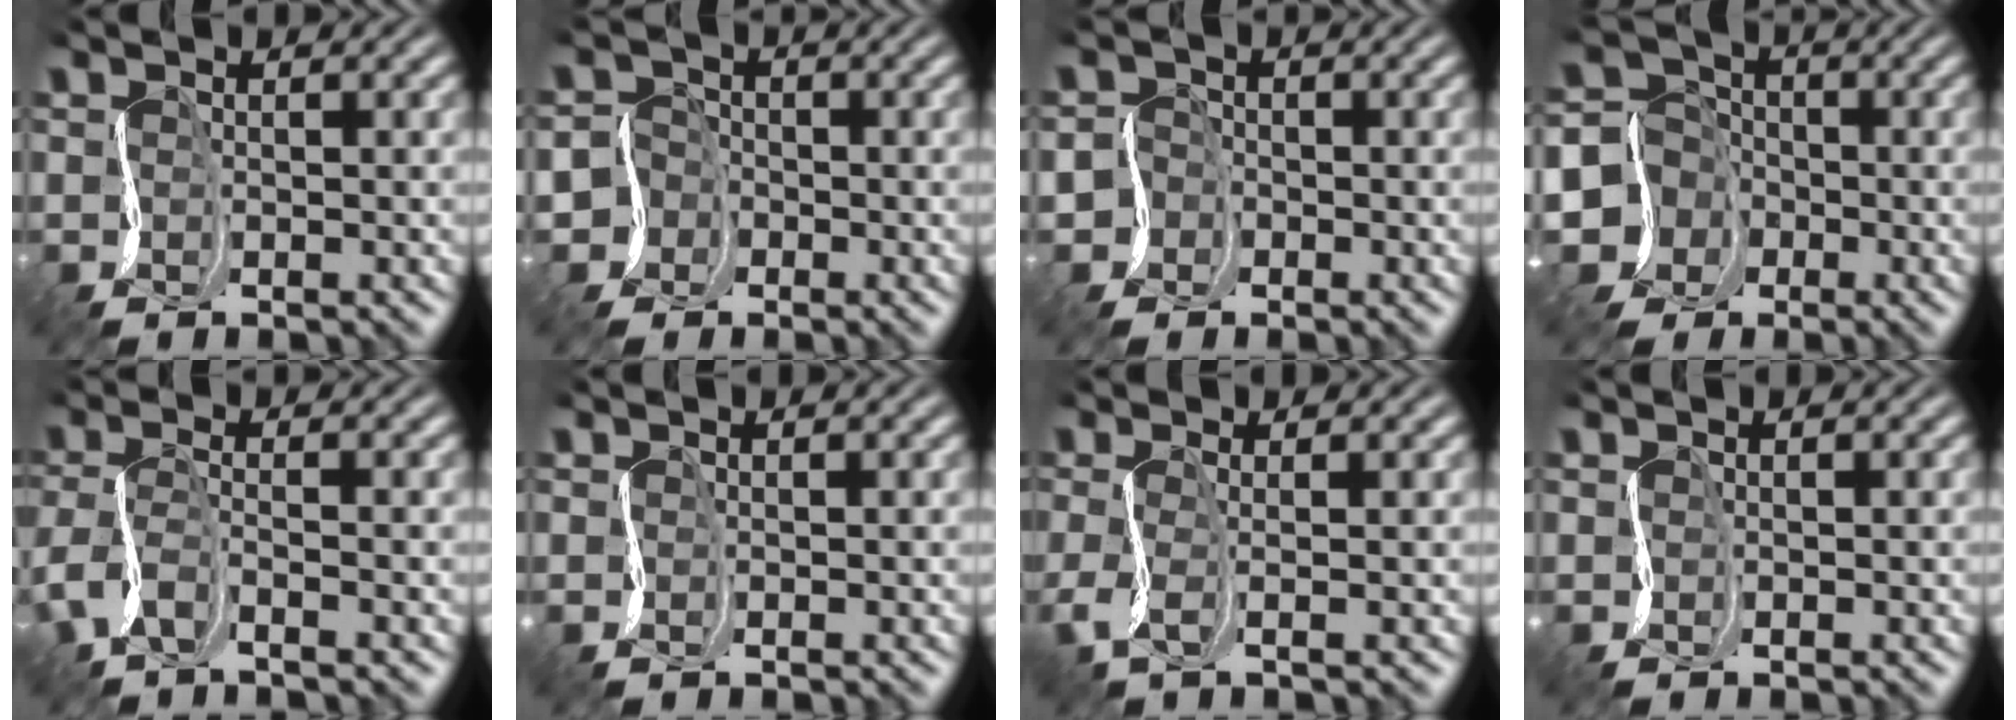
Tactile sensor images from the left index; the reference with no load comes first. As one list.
[{"total": 2.5, "force": [-1.0, 2.3, -0.3], "torque": [0.024, 0.008, -0.033]}, {"total": 1.6, "force": [-0.7, 1.4, -0.3], "torque": [0.014, 0.004, -0.021]}, {"total": 6.2, "force": [-1.8, 5.9, 0.7], "torque": [-0.010, 0.016, -0.061]}, {"total": 3.1, "force": [-1.4, 1.2, 2.5], "torque": [-0.066, -0.002, -0.038]}, {"total": 0.0}, {"total": 2.4, "force": [-0.1, 0.5, 2.3], "torque": [-0.058, -0.003, -0.007]}, {"total": 0.0}]